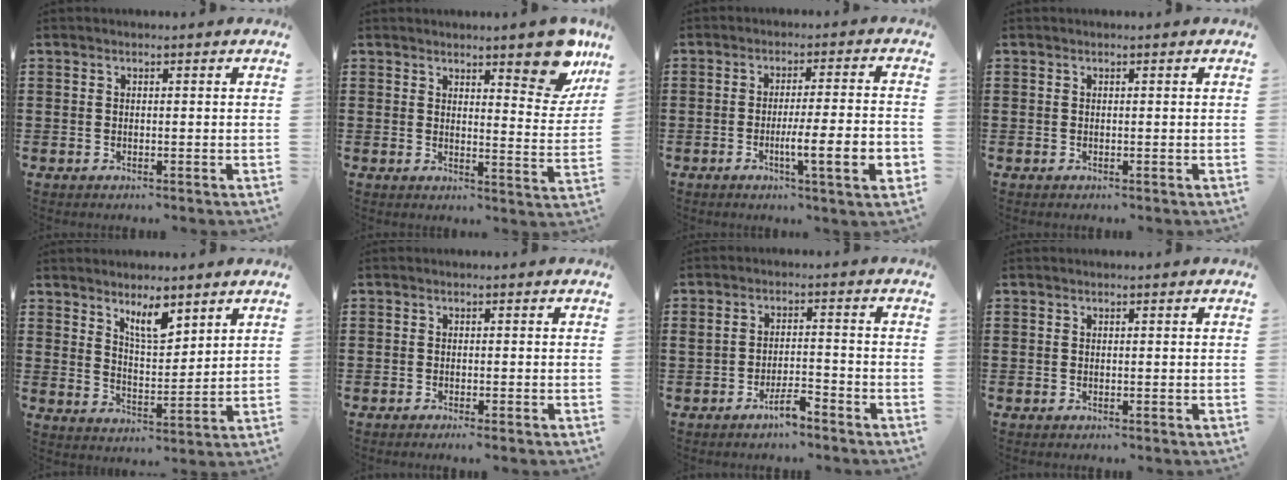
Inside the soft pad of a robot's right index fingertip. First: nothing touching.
{"total": 7.8, "force": [6.2, 1.9, 4.3], "torque": [-0.063, -0.030, 0.107]}
{"total": 8.6, "force": [-2.7, 0.6, 8.2], "torque": [-0.139, -0.014, -0.046]}
{"total": 0.0}
{"total": 6.1, "force": [4.7, 1.9, 3.5], "torque": [-0.064, -0.016, 0.081]}
{"total": 0.8, "force": [-0.6, -0.1, 0.4], "torque": [-0.008, -0.002, -0.012]}
{"total": 3.9, "force": [-2.9, 0.9, 2.5], "torque": [-0.050, 0.007, -0.056]}
{"total": 0.0}